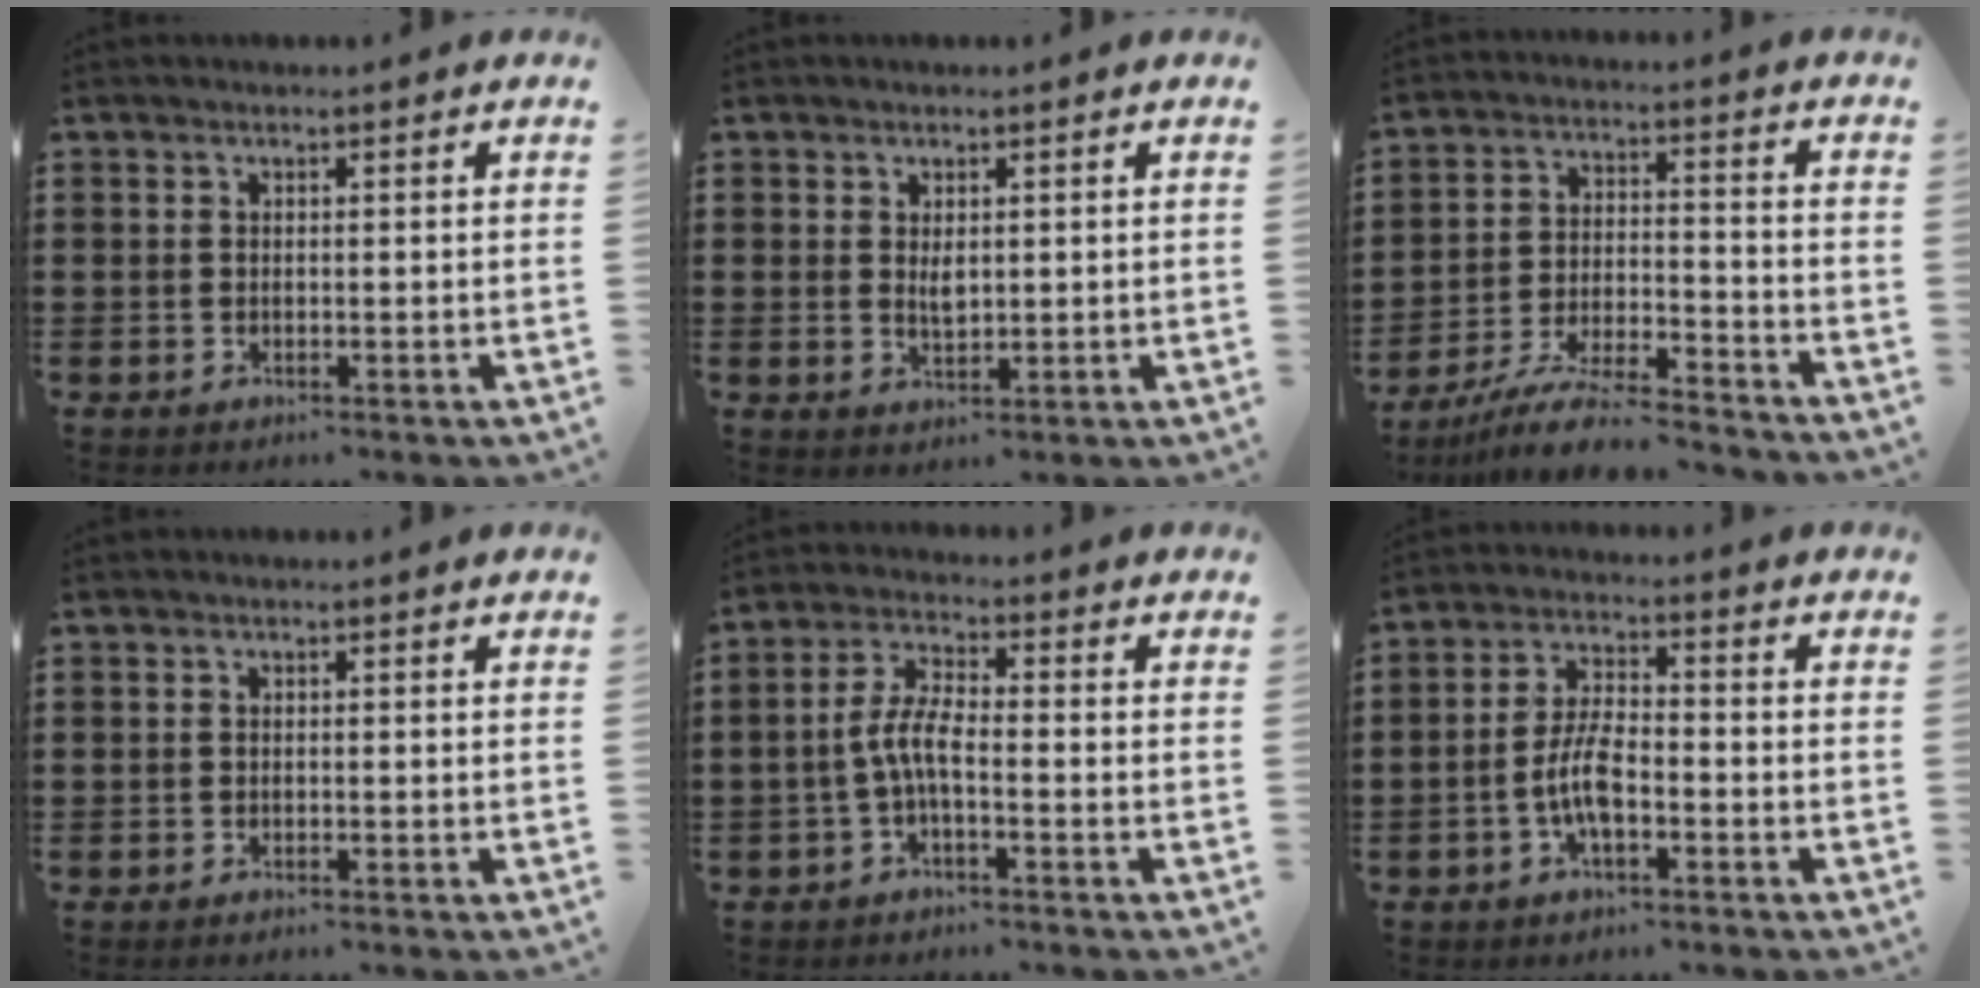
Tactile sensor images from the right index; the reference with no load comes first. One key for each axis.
{"total": 2.0, "fx": 0.6, "fy": 0.9, "fz": 1.7, "tx": -0.028, "ty": -0.003, "tz": 0.009}
{"total": 9.2, "fx": -8.4, "fy": 0.6, "fz": 3.6, "tx": -0.073, "ty": 0.010, "tz": -0.164}
{"total": 0.5, "fx": -0.5, "fy": -0.2, "fz": 0.1, "tx": -0.002, "ty": -0.004, "tz": -0.009}
{"total": 5.2, "fx": -1.6, "fy": 1.3, "fz": 4.8, "tx": -0.113, "ty": -0.005, "tz": -0.039}
{"total": 6.2, "fx": -2.1, "fy": 2.2, "fz": 5.4, "tx": -0.128, "ty": -0.005, "tz": -0.047}